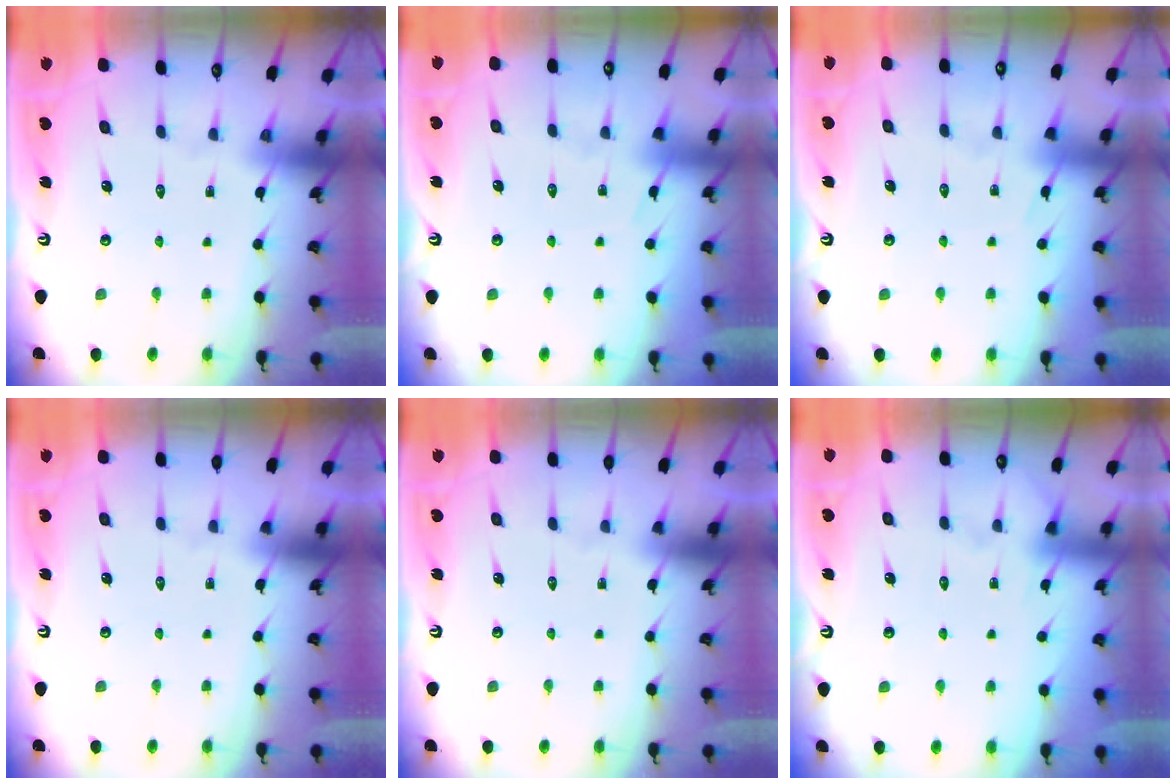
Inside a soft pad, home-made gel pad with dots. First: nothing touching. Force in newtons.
{"total": 3.9, "press": 3.8, "slide": 0.6}
{"total": 3.9, "press": 3.8, "slide": 0.6}
{"total": 0.0}
{"total": 0.0}
{"total": 2.9, "press": 2.9, "slide": 0.4}